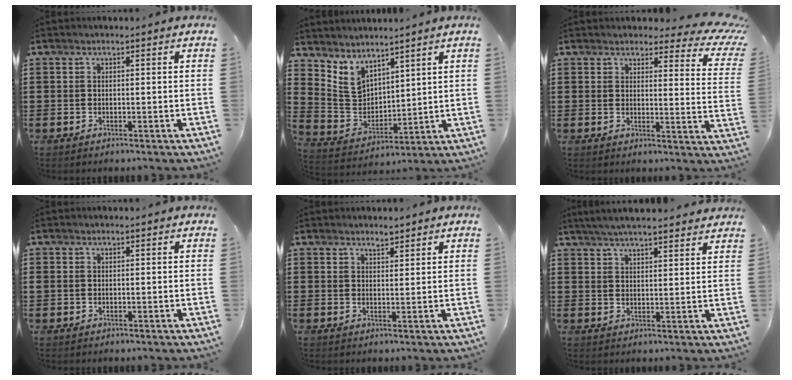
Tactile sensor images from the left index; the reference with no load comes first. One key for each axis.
{"total": 5.3, "fx": 4.1, "fy": 3.1, "fz": 1.1, "tx": -0.050, "ty": -0.018, "tz": 0.079}
{"total": 4.2, "fx": 3.5, "fy": 1.1, "fz": 1.9, "tx": -0.038, "ty": -0.018, "tz": 0.059}
{"total": 0.6, "fx": 0.0, "fy": 0.6, "fz": 0.2, "tx": -0.007, "ty": 0.005, "tz": -0.001}
{"total": 1.9, "fx": 1.7, "fy": 0.4, "fz": 0.6, "tx": -0.014, "ty": 0.001, "tz": 0.033}
{"total": 4.4, "fx": 4.2, "fy": 0.0, "fz": 1.5, "tx": -0.040, "ty": -0.010, "tz": 0.075}